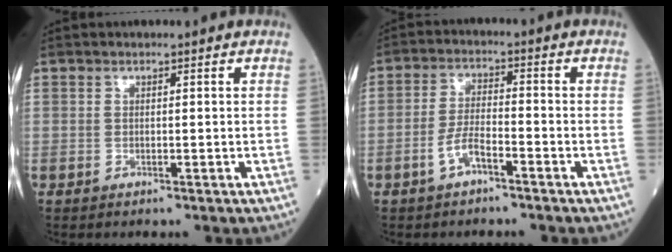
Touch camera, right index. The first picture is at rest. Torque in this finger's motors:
{"motor_torque": [-0.13, -0.11, -0.04, 0.03]}